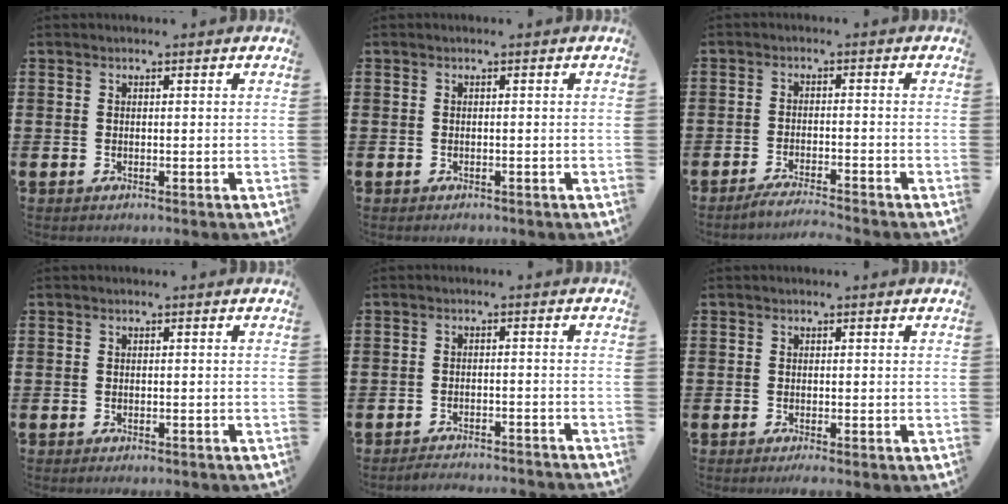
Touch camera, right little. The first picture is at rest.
{"total": 0.0}
{"total": 2.6, "force": [-2.3, -0.3, 1.0], "torque": [-0.014, 0.004, -0.044]}
{"total": 0.5, "force": [-0.5, 0.1, 0.1], "torque": [-0.004, -0.002, -0.010]}
{"total": 2.3, "force": [-2.3, -0.2, 0.0], "torque": [-0.003, 0.005, -0.049]}
{"total": 0.8, "force": [-0.5, 0.0, 0.6], "torque": [-0.010, -0.002, -0.009]}